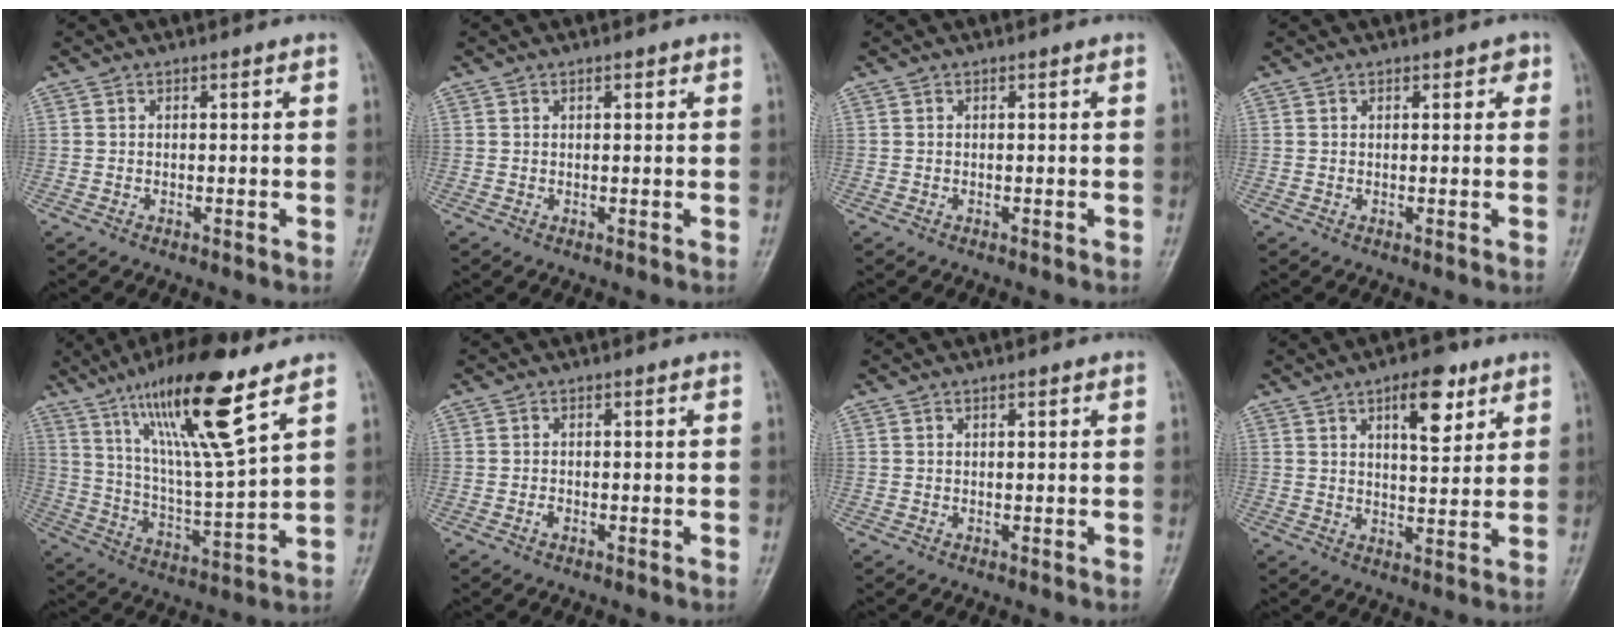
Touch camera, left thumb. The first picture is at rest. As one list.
[{"total": 1.1, "force": [0.7, 0.5, 0.7], "torque": [-0.006, -0.001, 0.008]}, {"total": 0.0}, {"total": 1.9, "force": [1.1, 1.1, 1.1], "torque": [0.002, -0.001, 0.011]}, {"total": 19.0, "force": [11.2, 2.7, 15.1], "torque": [-0.258, -0.053, 0.208]}, {"total": 0.8, "force": [-0.4, 0.5, 0.5], "torque": [-0.009, 0.001, -0.008]}, {"total": 0.8, "force": [0.5, 0.3, 0.5], "torque": [-0.008, -0.001, 0.007]}, {"total": 8.8, "force": [4.7, 3.8, 6.4], "torque": [-0.073, -0.024, 0.069]}]